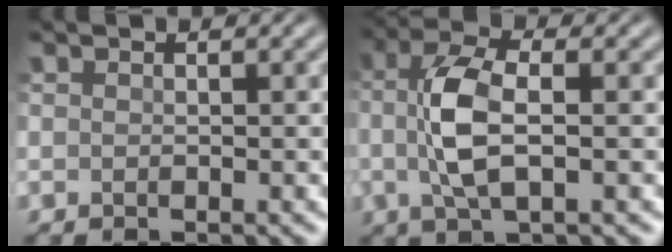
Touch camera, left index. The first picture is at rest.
{"total": 5.4, "force": [-0.1, 2.0, 5.0], "torque": [-0.107, 0.005, -0.004]}